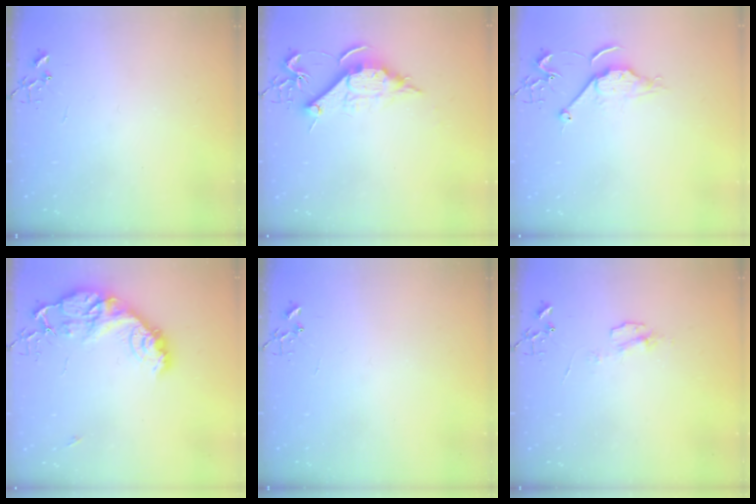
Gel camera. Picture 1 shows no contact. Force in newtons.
{"total": 11.6, "press": 11.6, "slide": 0.6}
{"total": 8.2, "press": 8.1, "slide": 0.3}
{"total": 15.4, "press": 15.3, "slide": 1.3}
{"total": 0.0}
{"total": 5.6, "press": 5.5, "slide": 0.7}